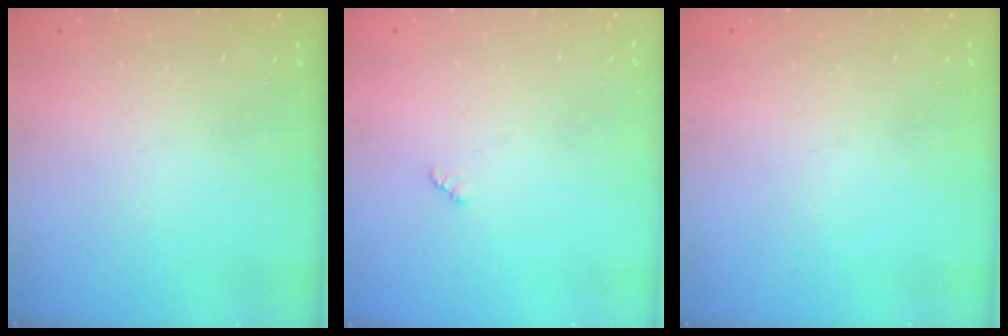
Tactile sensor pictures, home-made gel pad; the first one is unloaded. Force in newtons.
{"total": 2.1, "press": 2.1, "slide": 0.3}
{"total": 0.0}